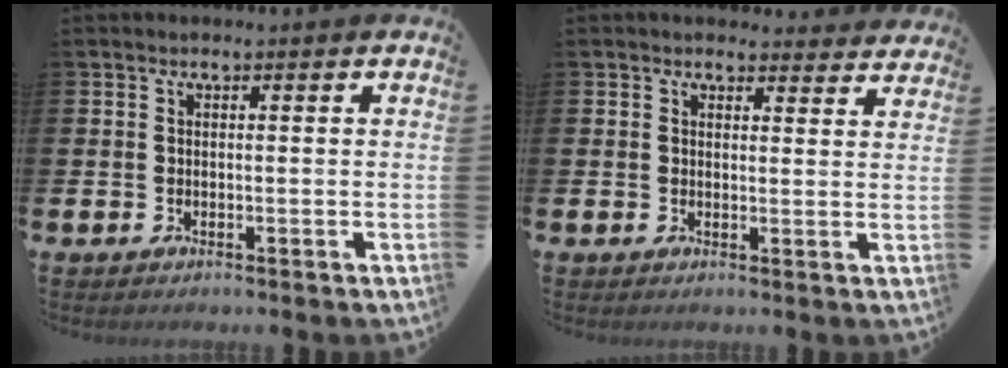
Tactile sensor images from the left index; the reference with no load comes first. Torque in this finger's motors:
{"motor_torque": [0.98, -1.16, 0.19, -0.01]}